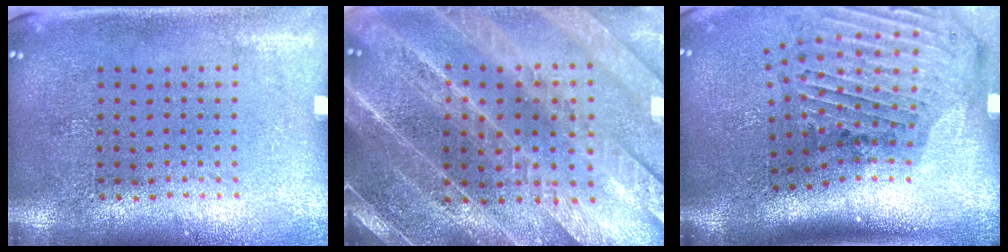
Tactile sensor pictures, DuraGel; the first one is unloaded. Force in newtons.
{"total": 3.6, "press": 3.4, "slide": 1.2}
{"total": 2.9, "press": 2.1, "slide": 2.0}